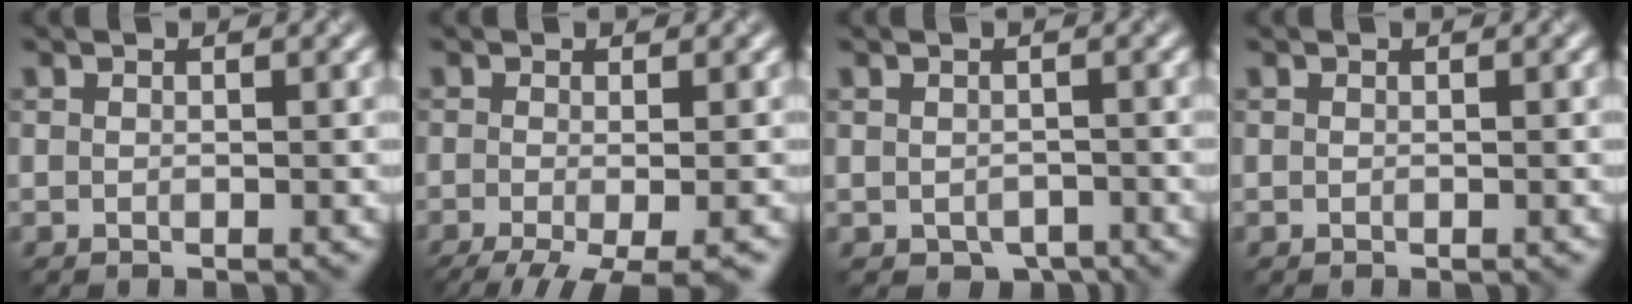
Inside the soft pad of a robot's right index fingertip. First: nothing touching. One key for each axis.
{"total": 7.4, "fx": -3.9, "fy": 2.3, "fz": 5.9, "tx": -0.089, "ty": -0.018, "tz": -0.056}
{"total": 2.1, "fx": -1.2, "fy": 1.4, "fz": 1.0, "tx": -0.012, "ty": -0.009, "tz": -0.018}
{"total": 0.0}